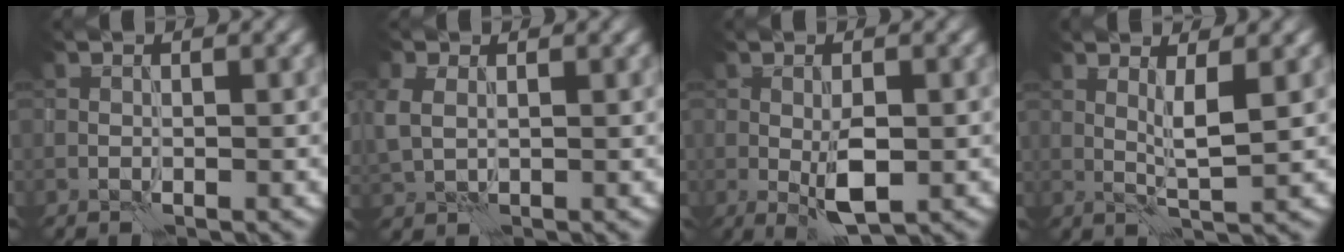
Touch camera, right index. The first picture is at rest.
{"total": 3.4, "force": [0.8, 2.4, 2.2], "torque": [-0.066, 0.005, 0.018]}
{"total": 3.6, "force": [-0.6, 1.3, 3.3], "torque": [-0.063, -0.006, -0.007]}
{"total": 2.4, "force": [0.6, 0.2, 2.3], "torque": [-0.040, -0.008, 0.013]}